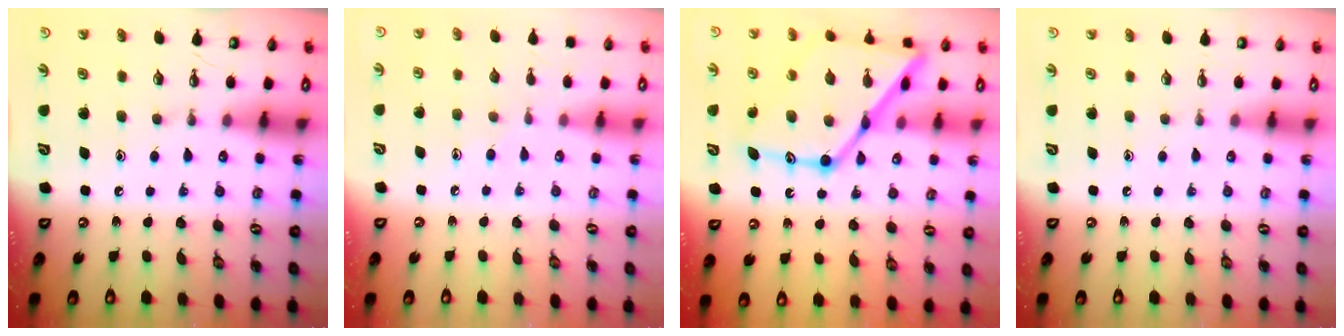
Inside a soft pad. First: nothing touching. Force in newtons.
{"total": 6.0, "press": 5.9, "slide": 0.7}
{"total": 23.3, "press": 23.2, "slide": 2.1}
{"total": 0.0}